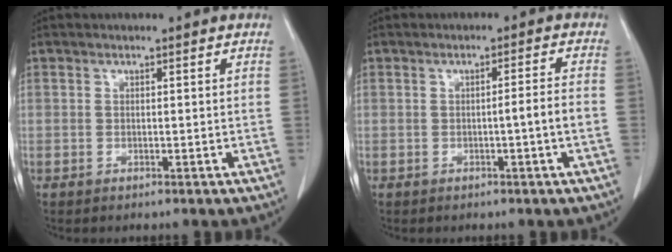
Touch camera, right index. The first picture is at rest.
{"total": 3.1, "force": [-0.9, -0.8, 2.8], "torque": [-0.042, 0.000, -0.016]}